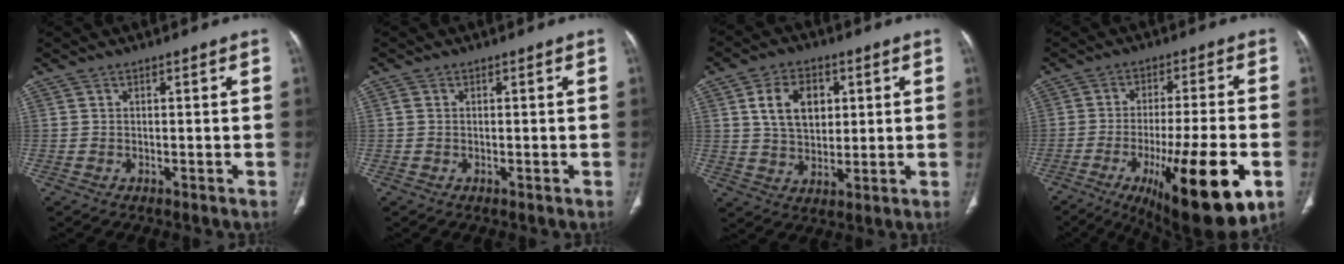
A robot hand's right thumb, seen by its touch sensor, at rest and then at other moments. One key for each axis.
{"total": 0.8, "fx": 0.1, "fy": 0.7, "fz": 0.5, "tx": -0.008, "ty": 0.002, "tz": 0.002}
{"total": 10.3, "fx": 3.0, "fy": 7.0, "fz": 6.9, "tx": -0.089, "ty": -0.008, "tz": 0.055}
{"total": 21.1, "fx": -7.9, "fy": 5.0, "fz": 18.9, "tx": -0.263, "ty": 0.001, "tz": -0.108}